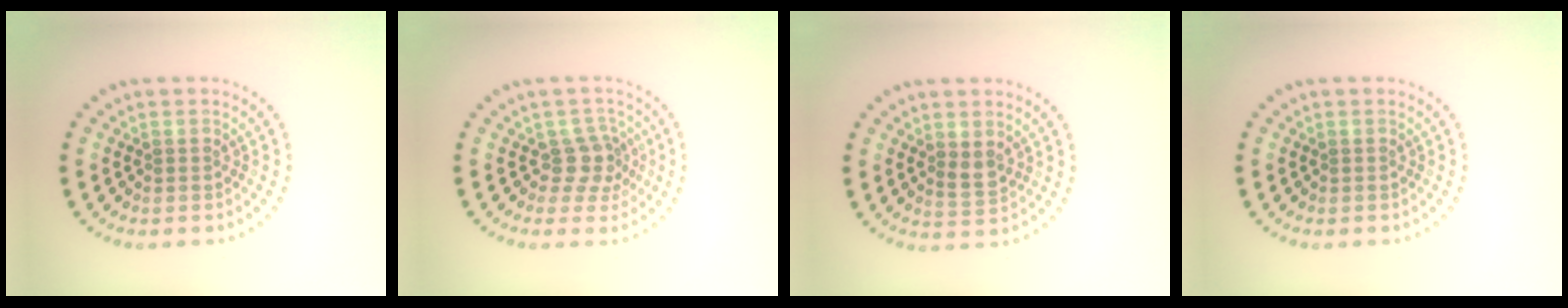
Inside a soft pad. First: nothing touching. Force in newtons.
{"total": 2.5, "press": 1.9, "slide": 1.6}
{"total": 1.6, "press": 1.5, "slide": 0.5}
{"total": 0.0}